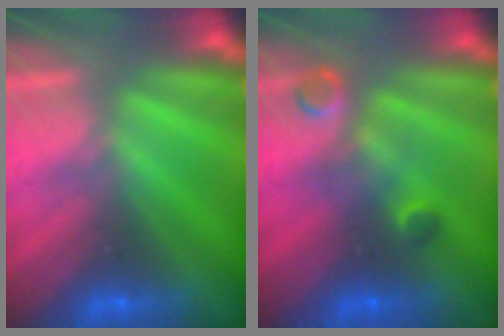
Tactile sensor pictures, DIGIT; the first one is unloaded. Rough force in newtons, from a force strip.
{"total": 3.1}